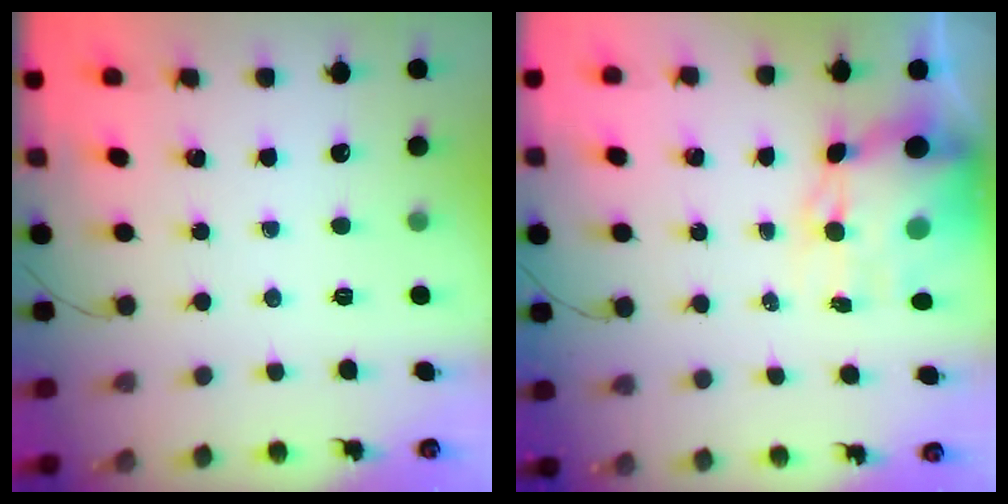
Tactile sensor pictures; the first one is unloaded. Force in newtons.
{"total": 10.2, "press": 9.8, "slide": 3.0}